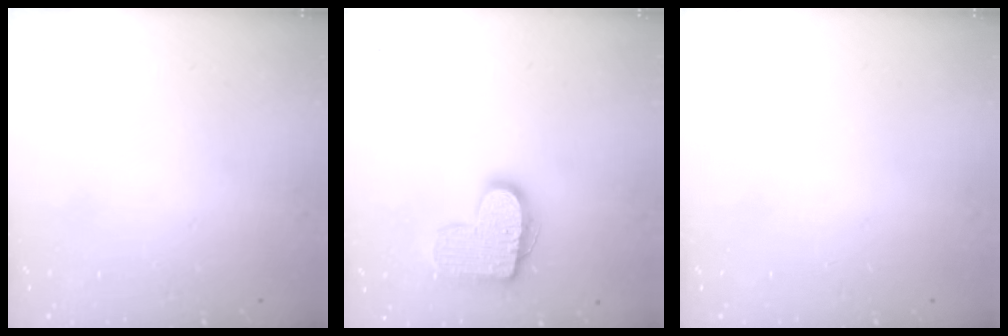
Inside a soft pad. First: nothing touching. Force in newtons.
{"total": 13.7, "press": 13.7, "slide": 0.6}
{"total": 0.0}